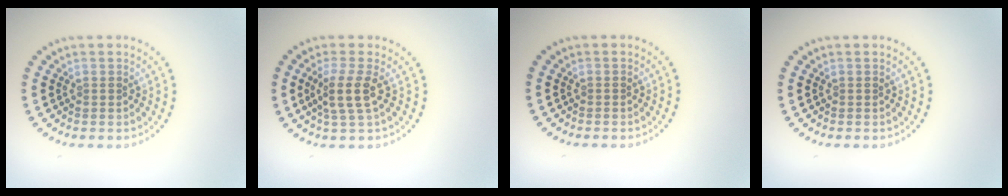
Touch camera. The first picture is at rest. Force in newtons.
{"total": 2.8, "press": 2.3, "slide": 1.6}
{"total": 0.0}
{"total": 0.0}